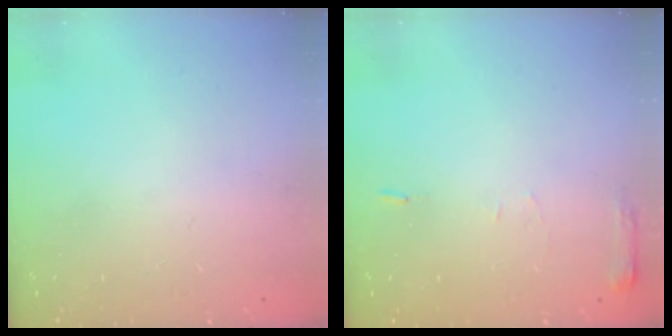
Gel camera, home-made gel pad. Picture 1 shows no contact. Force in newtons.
{"total": 4.9, "press": 4.9, "slide": 0.7}